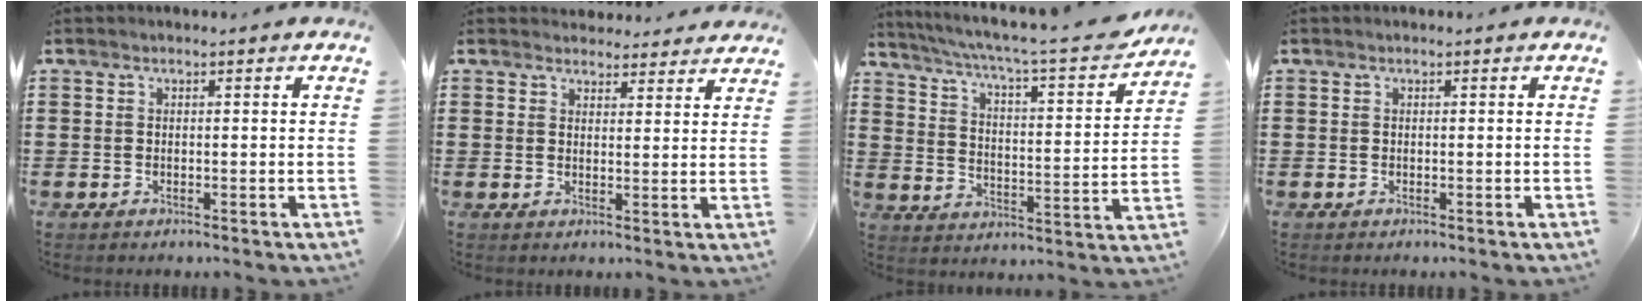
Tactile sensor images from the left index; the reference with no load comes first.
{"total": 3.2, "force": [3.1, 0.9, 0.1], "torque": [-0.003, -0.011, 0.058]}
{"total": 5.9, "force": [4.8, 0.4, 3.4], "torque": [-0.089, -0.037, 0.076]}
{"total": 0.0}